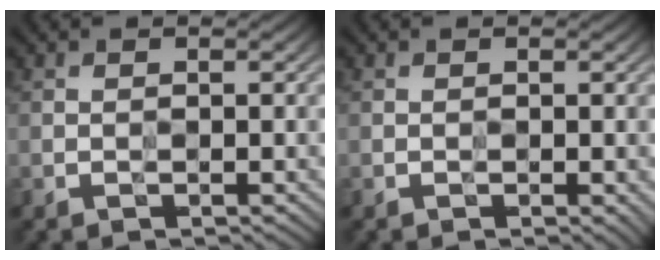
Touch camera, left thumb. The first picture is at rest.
{"total": 1.5, "force": [-0.3, 0.8, 1.3], "torque": [-0.011, -0.003, -0.001]}